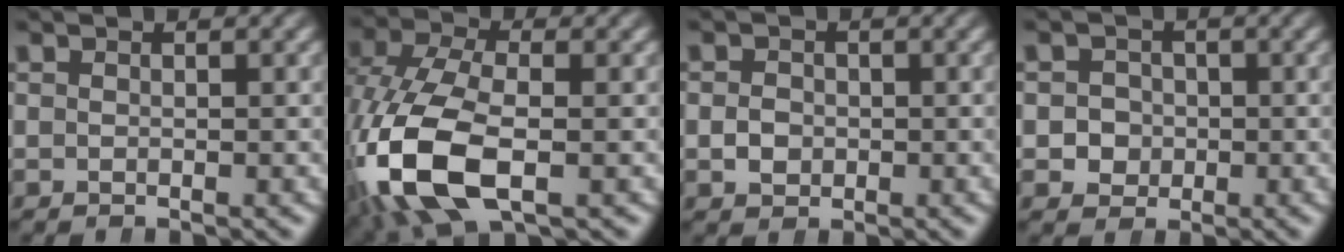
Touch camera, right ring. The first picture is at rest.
{"total": 9.9, "force": [-2.1, 5.8, 7.6], "torque": [-0.220, -0.061, 0.001]}
{"total": 1.0, "force": [-0.1, 0.9, 0.3], "torque": [-0.016, -0.009, 0.001]}
{"total": 4.5, "force": [-0.5, 4.4, 1.0], "torque": [-0.035, -0.011, -0.012]}